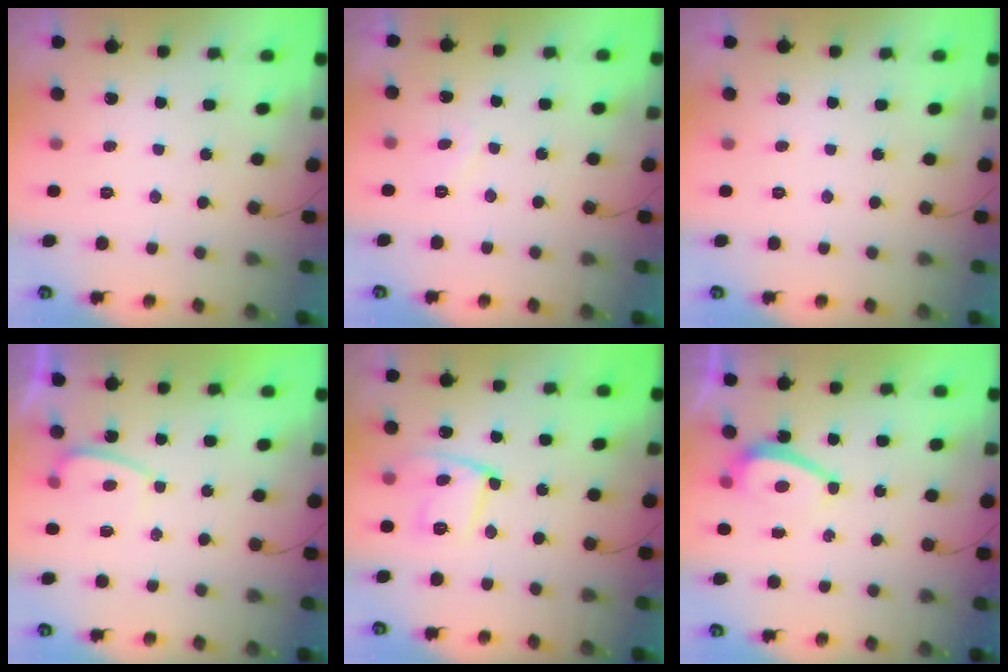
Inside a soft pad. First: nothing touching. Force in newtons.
{"total": 1.6, "press": 1.5, "slide": 0.6}
{"total": 0.0}
{"total": 1.9, "press": 1.7, "slide": 0.7}
{"total": 13.0, "press": 12.9, "slide": 1.0}
{"total": 5.5, "press": 5.0, "slide": 2.5}